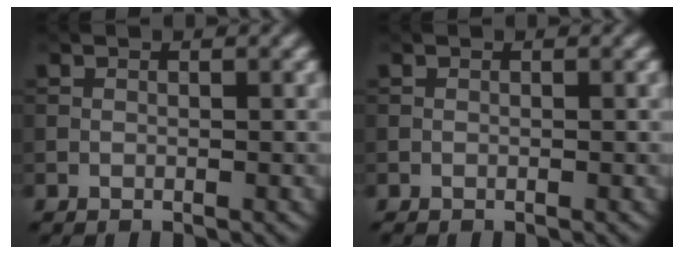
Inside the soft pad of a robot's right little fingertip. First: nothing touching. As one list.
[{"total": 0.0}]